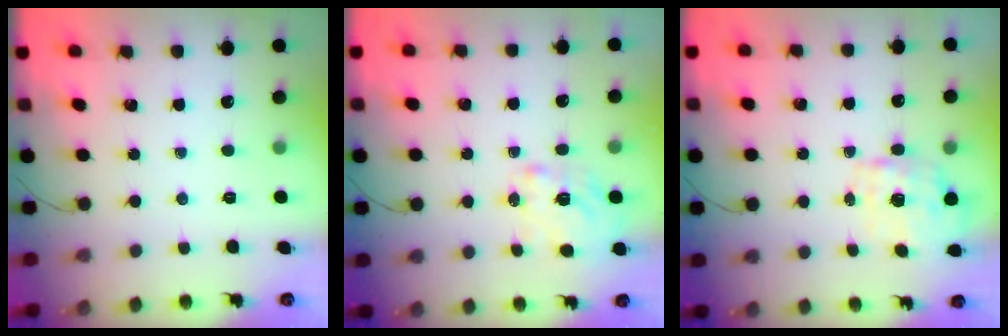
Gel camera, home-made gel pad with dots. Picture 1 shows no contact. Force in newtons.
{"total": 2.4, "press": 2.4, "slide": 0.3}
{"total": 1.8, "press": 1.7, "slide": 0.6}